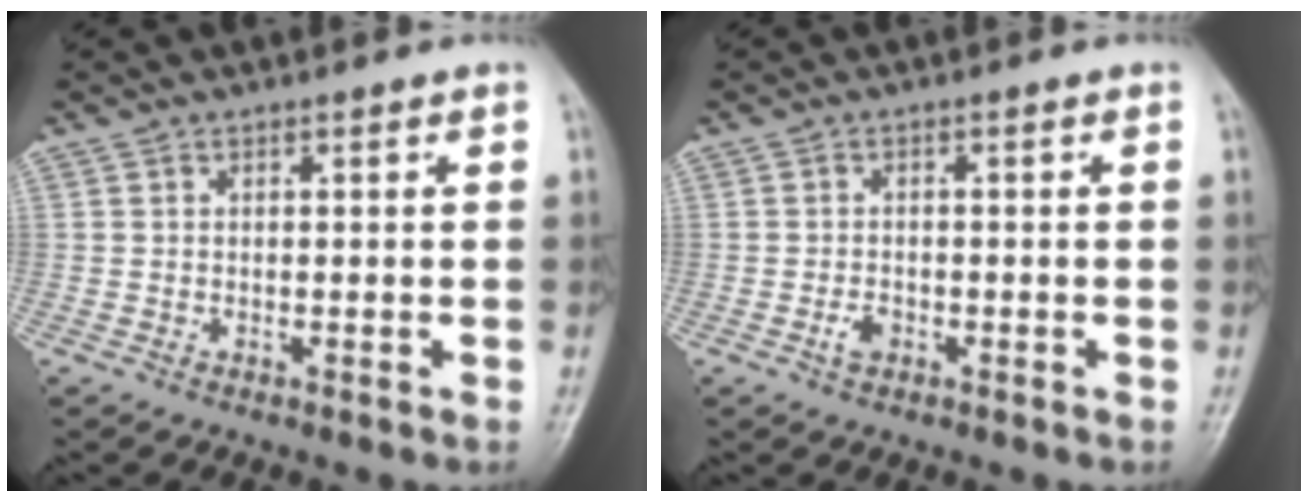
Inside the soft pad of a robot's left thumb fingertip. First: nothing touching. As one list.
[{"total": 1.9, "force": [-0.9, 1.3, 1.2], "torque": [-0.019, 0.003, -0.017]}]